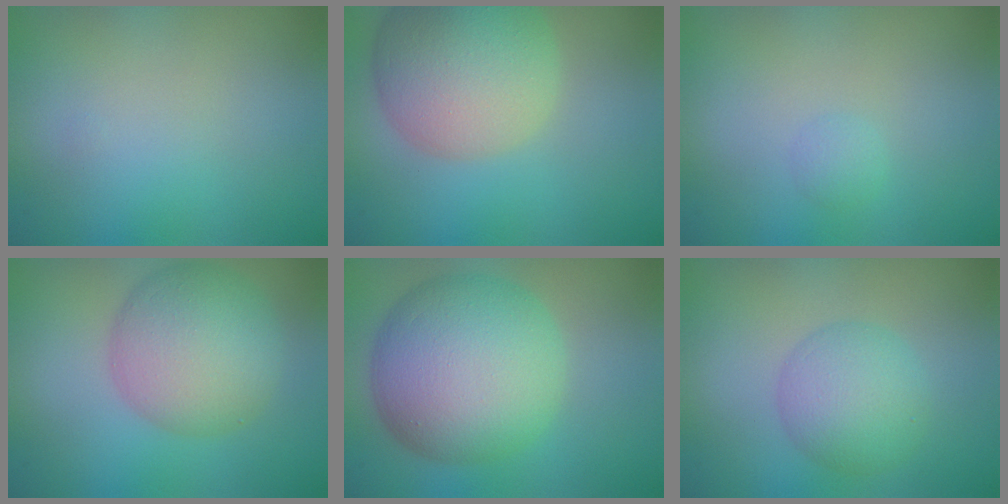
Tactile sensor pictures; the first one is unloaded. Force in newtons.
{"total": 9.0, "press": 9.0, "slide": 0.4}
{"total": 0.8, "press": 0.8, "slide": 0.1}
{"total": 7.6, "press": 7.6, "slide": 0.4}
{"total": 11.5, "press": 11.5, "slide": 0.2}
{"total": 4.6, "press": 4.6, "slide": 0.1}